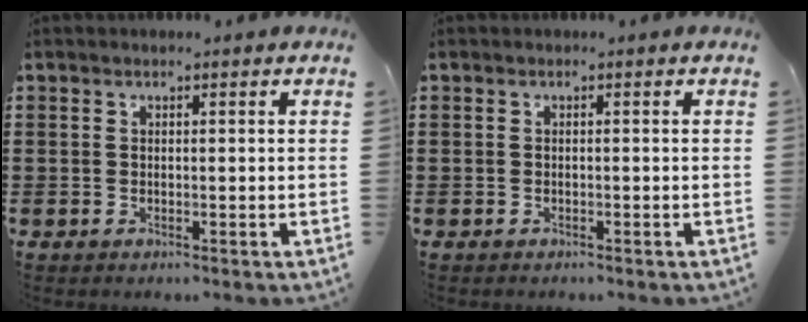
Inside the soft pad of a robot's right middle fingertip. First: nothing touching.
{"total": 0.0}